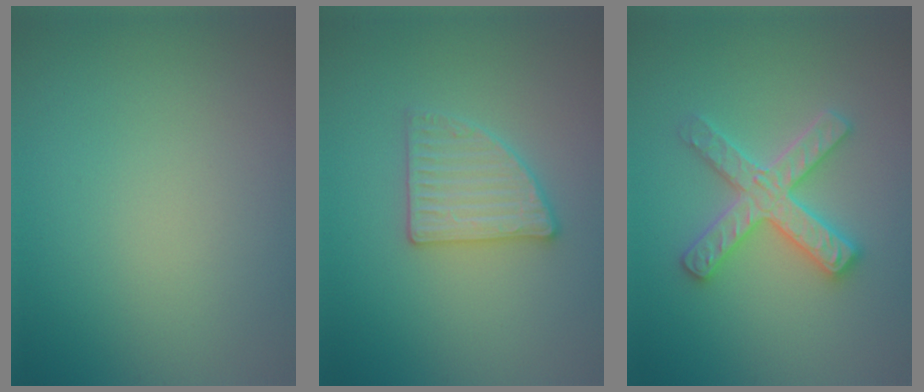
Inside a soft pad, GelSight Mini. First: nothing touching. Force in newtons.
{"total": 2.8, "press": 2.8, "slide": 0.4}
{"total": 4.5, "press": 4.5, "slide": 0.6}